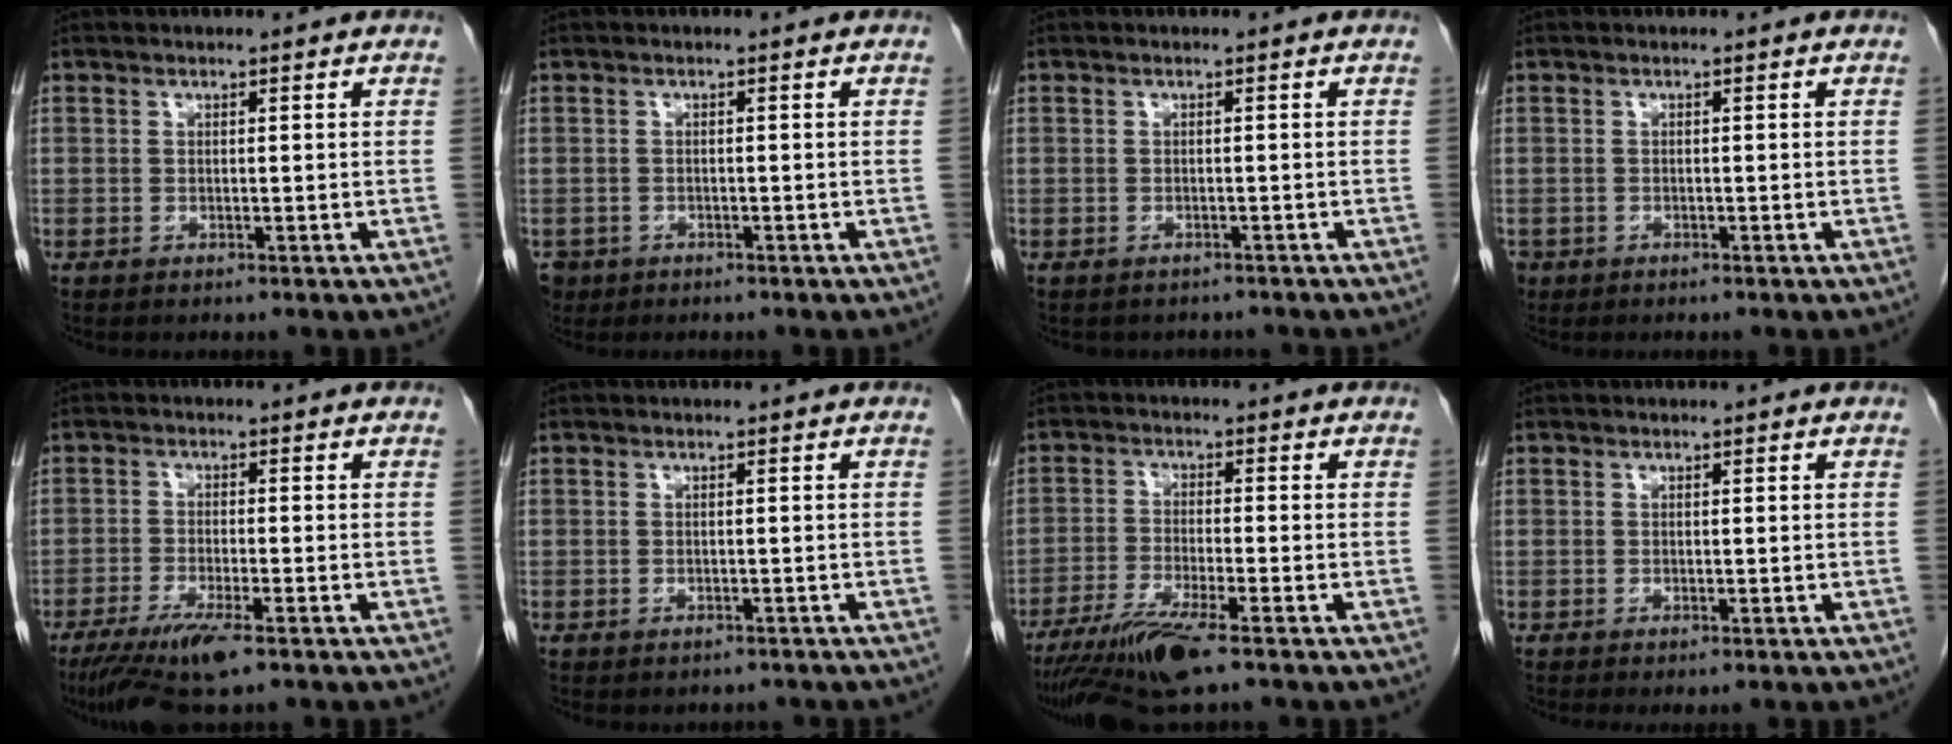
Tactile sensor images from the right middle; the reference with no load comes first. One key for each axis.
{"total": 2.8, "fx": -1.8, "fy": 2.2, "fz": 0.3, "tx": -0.008, "ty": 0.003, "tz": -0.029}
{"total": 3.3, "fx": -2.9, "fy": 1.6, "fz": 0.4, "tx": -0.008, "ty": 0.003, "tz": -0.036}
{"total": 1.9, "fx": -1.2, "fy": 1.5, "fz": 0.3, "tx": -0.009, "ty": 0.001, "tz": -0.021}
{"total": 7.7, "fx": -5.1, "fy": 0.6, "fz": 5.7, "tx": -0.102, "ty": -0.020, "tz": -0.086}
{"total": 1.8, "fx": -1.5, "fy": 1.0, "fz": 0.3, "tx": -0.005, "ty": 0.001, "tz": -0.018}
{"total": 8.8, "fx": -6.5, "fy": -0.3, "fz": 6.0, "tx": -0.109, "ty": -0.029, "tz": -0.117}
{"total": 0.6, "fx": -0.3, "fy": 0.2, "fz": 0.4, "tx": -0.006, "ty": -0.002, "tz": -0.003}